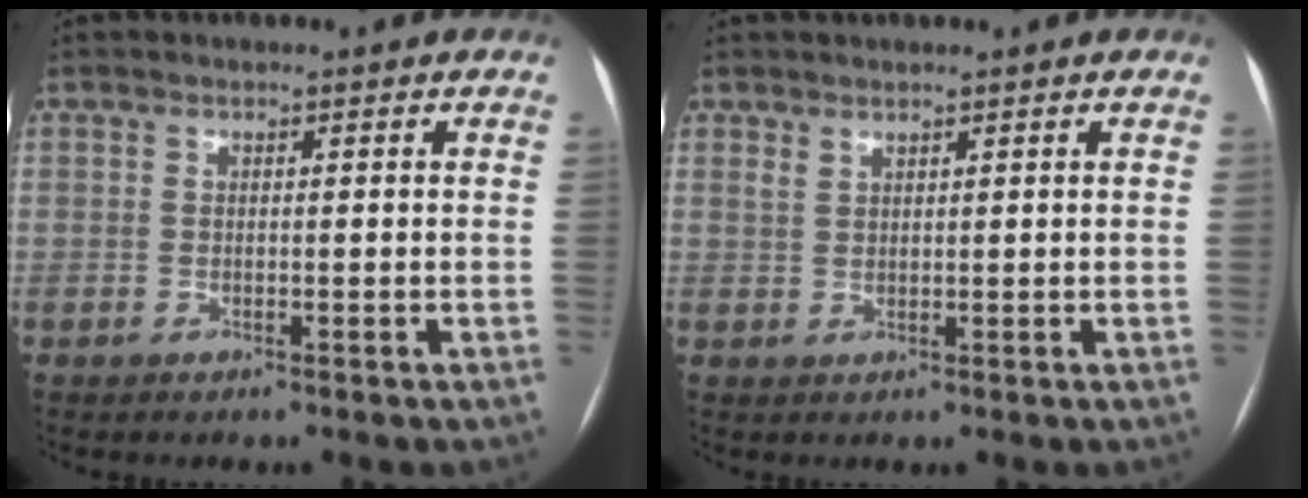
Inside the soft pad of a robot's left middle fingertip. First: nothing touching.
{"total": 1.1, "force": [1.0, 0.3, 0.3], "torque": [-0.005, 0.001, 0.021]}